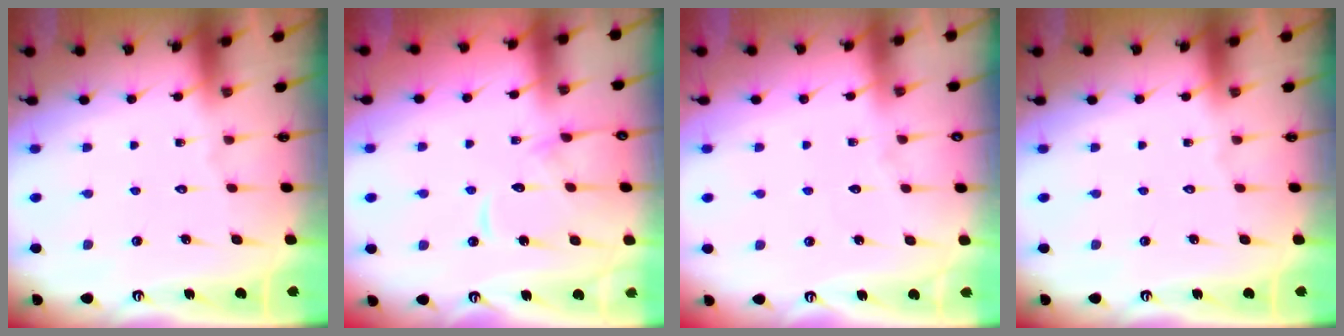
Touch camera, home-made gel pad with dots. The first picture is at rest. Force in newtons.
{"total": 11.8, "press": 11.7, "slide": 1.0}
{"total": 2.8, "press": 2.8, "slide": 0.4}
{"total": 0.0}